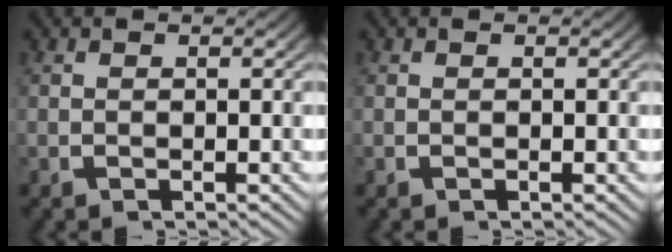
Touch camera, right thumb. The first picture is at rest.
{"total": 0.0}